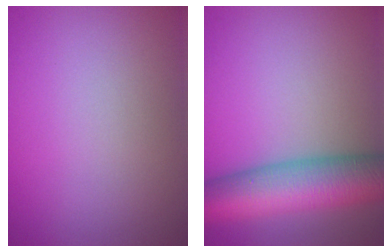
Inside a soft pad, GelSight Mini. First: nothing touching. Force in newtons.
{"total": 10.0, "press": 10.0, "slide": 0.4}